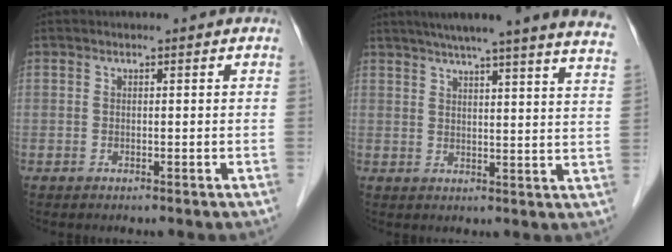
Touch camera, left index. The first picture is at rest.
{"total": 22.1, "force": [19.1, -0.9, 11.2], "torque": [-0.169, -0.030, 0.229]}